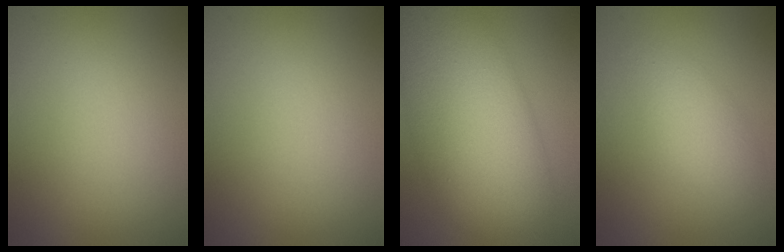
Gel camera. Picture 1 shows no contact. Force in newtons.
{"total": 0.0}
{"total": 11.4, "press": 11.4, "slide": 0.5}
{"total": 2.7, "press": 2.7, "slide": 0.2}